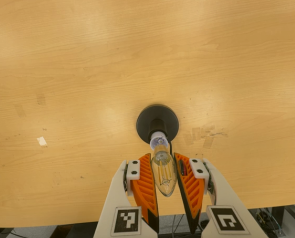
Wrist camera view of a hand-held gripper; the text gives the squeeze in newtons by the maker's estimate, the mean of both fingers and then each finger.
{"total": 13.5, "left": 14.5, "right": 12.5}